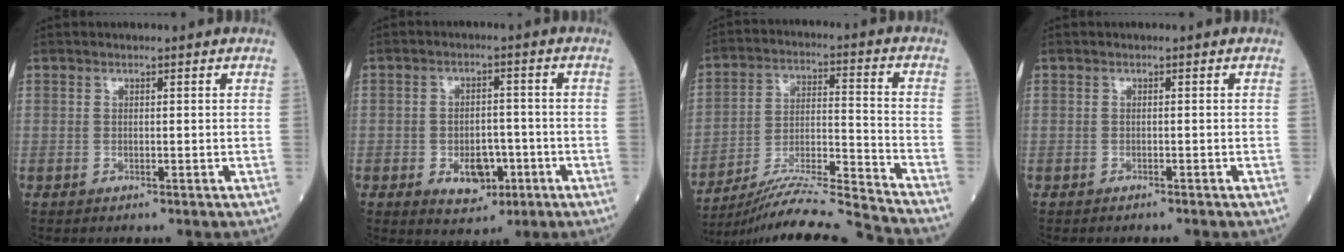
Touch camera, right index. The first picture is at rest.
{"total": 6.2, "force": [-2.4, 3.8, 4.4], "torque": [-0.061, 0.001, -0.030]}
{"total": 16.9, "force": [-16.1, -2.7, 4.5], "torque": [-0.073, 0.006, -0.271]}
{"total": 1.1, "force": [-1.1, 0.0, 0.3], "torque": [-0.004, 0.001, -0.014]}